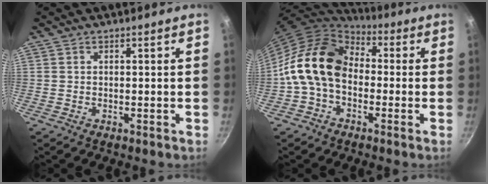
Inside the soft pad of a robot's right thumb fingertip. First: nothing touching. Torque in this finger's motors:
{"motor_torque": [1.69, 3.31, 1.43, -1.34, 0.48]}